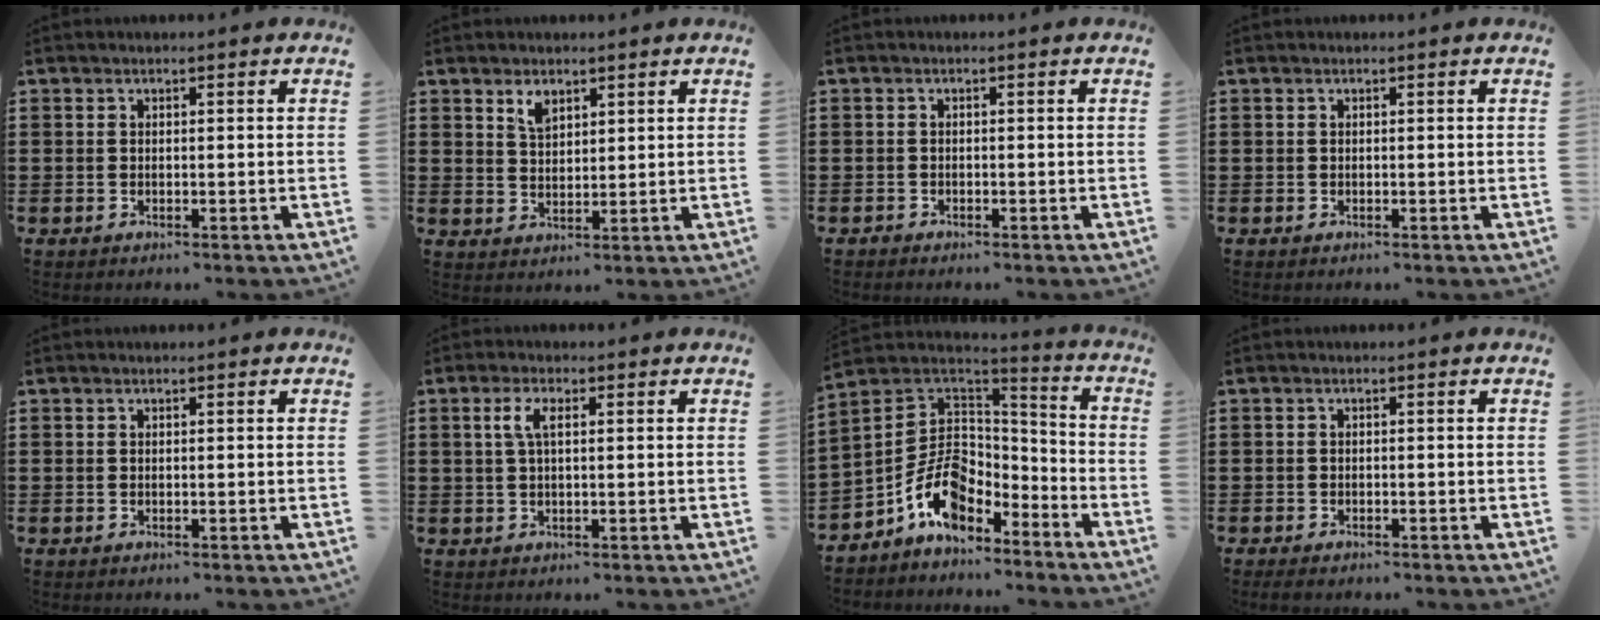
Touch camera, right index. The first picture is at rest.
{"total": 2.9, "force": [2.1, 1.5, 1.4], "torque": [-0.025, 0.000, 0.038]}
{"total": 0.8, "force": [-0.7, 0.3, -0.1], "torque": [0.000, 0.003, -0.016]}
{"total": 0.0}
{"total": 0.0}
{"total": 3.2, "force": [0.8, 1.1, 2.9], "torque": [-0.067, 0.007, 0.008]}
{"total": 10.0, "force": [-4.9, 6.7, 5.6], "torque": [-0.133, 0.007, -0.092]}
{"total": 0.9, "force": [-0.9, 0.2, 0.2], "torque": [-0.006, -0.003, -0.017]}